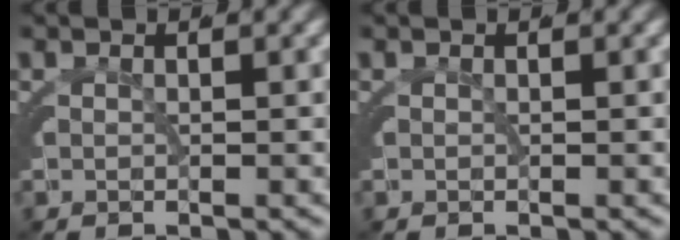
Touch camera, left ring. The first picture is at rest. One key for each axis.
{"total": 0.0}